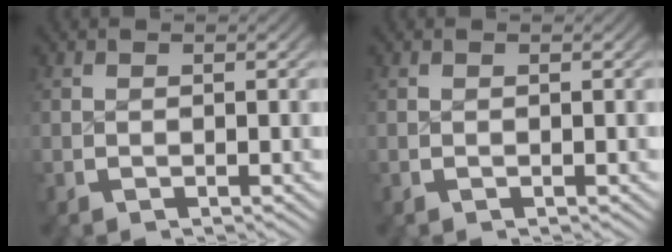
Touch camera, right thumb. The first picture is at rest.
{"total": 0.0}